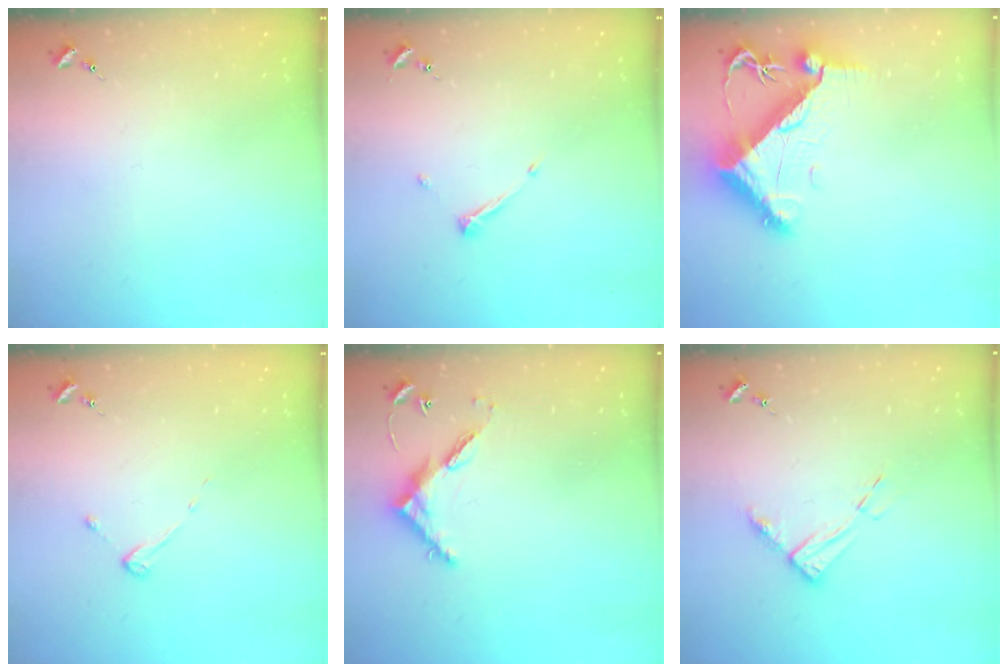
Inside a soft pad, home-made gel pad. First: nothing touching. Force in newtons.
{"total": 5.8, "press": 5.8, "slide": 0.7}
{"total": 11.0, "press": 10.9, "slide": 1.4}
{"total": 2.7, "press": 2.7, "slide": 0.3}
{"total": 6.8, "press": 6.8, "slide": 0.5}
{"total": 8.7, "press": 8.6, "slide": 0.9}